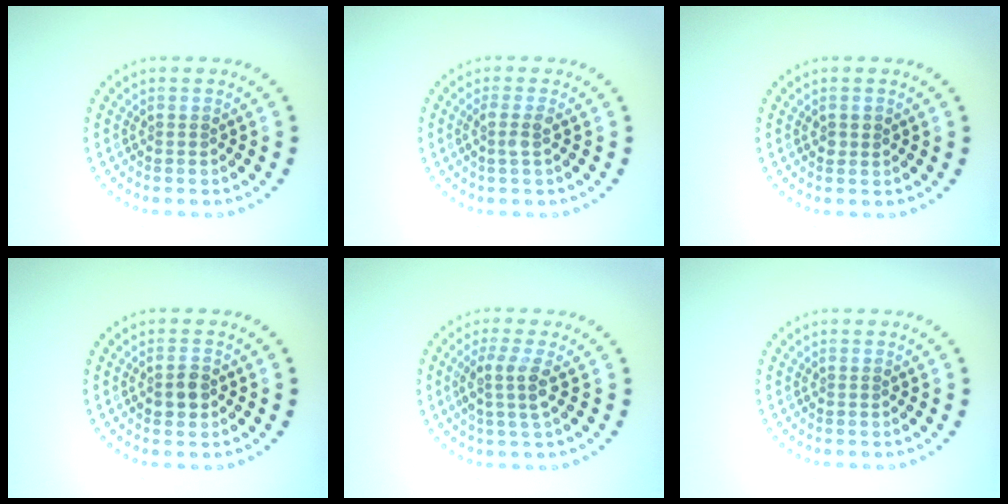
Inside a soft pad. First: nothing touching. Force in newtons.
{"total": 1.5, "press": 1.2, "slide": 0.9}
{"total": 1.0, "press": 1.0, "slide": 0.1}
{"total": 1.7, "press": 1.6, "slide": 0.3}
{"total": 2.7, "press": 2.2, "slide": 1.5}
{"total": 0.0}